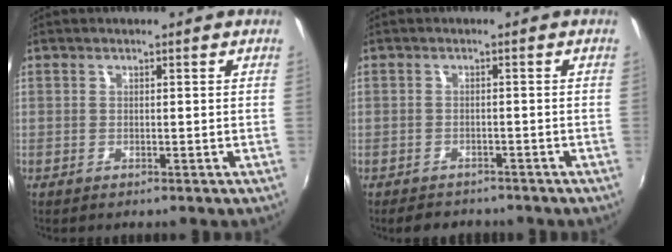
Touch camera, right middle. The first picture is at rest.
{"total": 4.8, "force": [-4.1, 2.2, 1.2], "torque": [-0.033, -0.006, -0.060]}